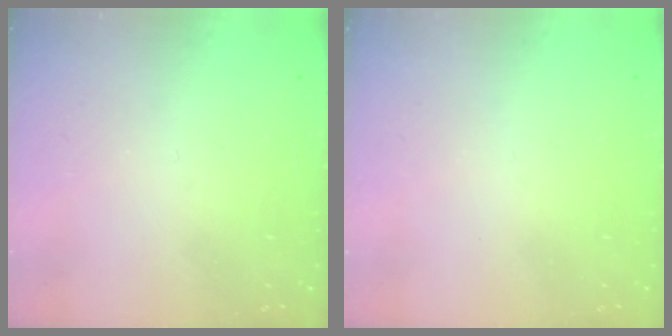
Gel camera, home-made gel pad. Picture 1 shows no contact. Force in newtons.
{"total": 0.0}